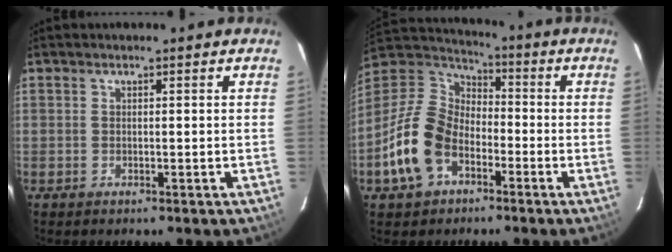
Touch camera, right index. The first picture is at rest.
{"total": 15.3, "force": [-6.2, 10.3, 9.3], "torque": [-0.210, 0.010, -0.116]}